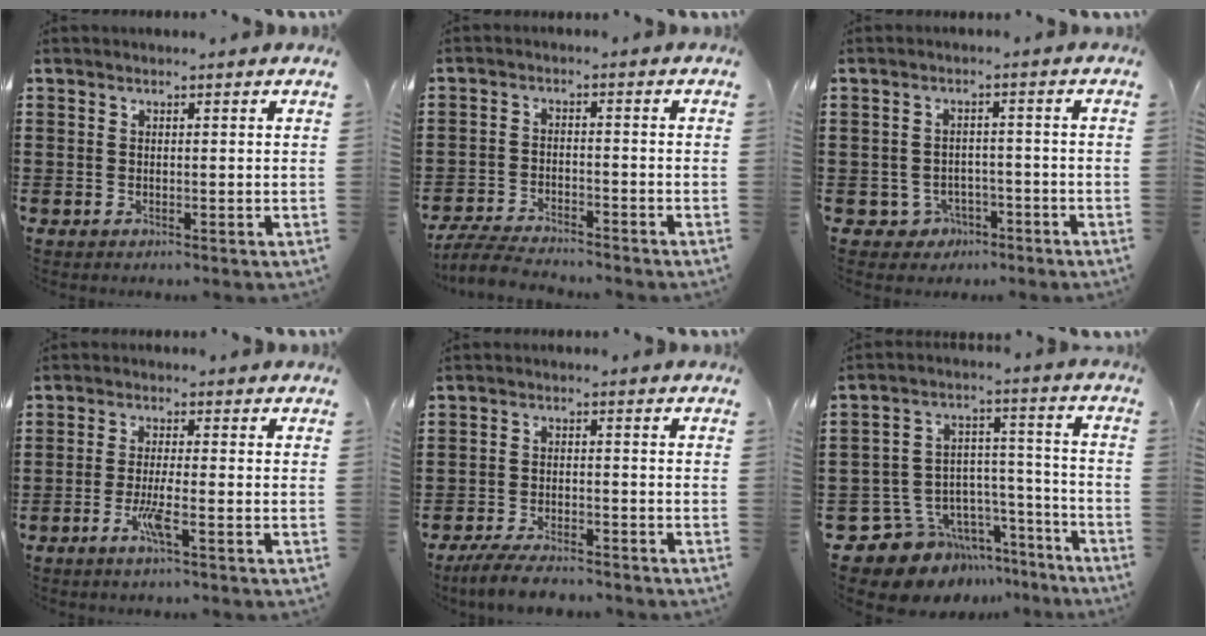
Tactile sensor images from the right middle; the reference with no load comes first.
{"total": 5.0, "force": [-4.8, 0.5, 1.2], "torque": [-0.031, 0.000, -0.096]}
{"total": 2.0, "force": [-1.6, 1.3, 0.2], "torque": [-0.014, -0.001, -0.036]}
{"total": 2.6, "force": [-0.9, 0.0, 2.5], "torque": [-0.051, -0.007, -0.021]}
{"total": 4.6, "force": [-4.3, 0.7, 1.5], "torque": [-0.039, -0.004, -0.085]}
{"total": 9.6, "force": [-8.1, 5.1, 1.2], "torque": [-0.041, 0.015, -0.148]}